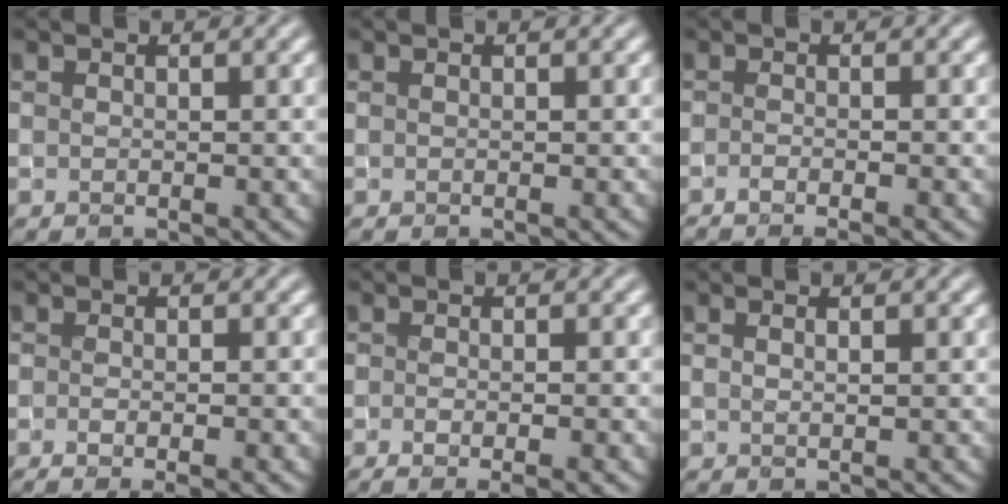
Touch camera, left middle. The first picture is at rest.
{"total": 0.0}
{"total": 3.0, "force": [-1.7, 0.8, 2.3], "torque": [-0.032, -0.003, -0.028]}
{"total": 3.2, "force": [-1.1, 1.0, 2.8], "torque": [-0.038, -0.008, -0.012]}
{"total": 3.5, "force": [-1.3, 1.1, 3.1], "torque": [-0.041, -0.010, -0.013]}
{"total": 0.6, "force": [0.4, 0.2, 0.4], "torque": [-0.003, 0.002, 0.004]}